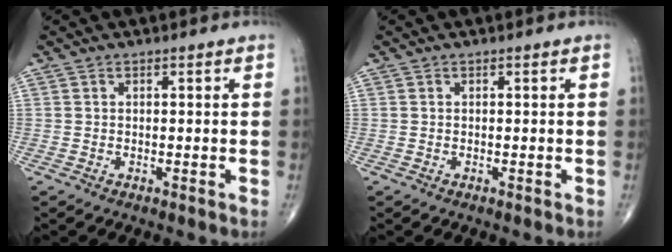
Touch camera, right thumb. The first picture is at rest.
{"total": 0.0}